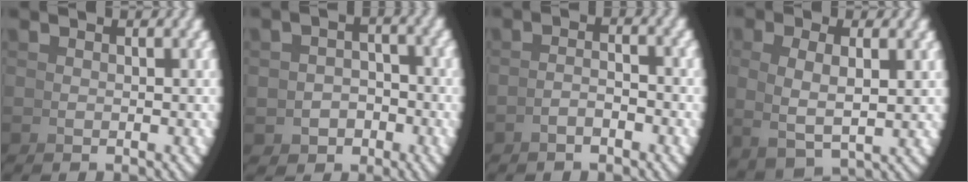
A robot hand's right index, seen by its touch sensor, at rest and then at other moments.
{"total": 4.5, "force": [-2.2, 3.6, 1.3], "torque": [-0.008, -0.015, -0.036]}
{"total": 1.6, "force": [-1.3, -0.4, 0.7], "torque": [0.008, 0.008, -0.029]}
{"total": 4.0, "force": [1.1, 1.8, 3.4], "torque": [-0.069, 0.003, 0.031]}